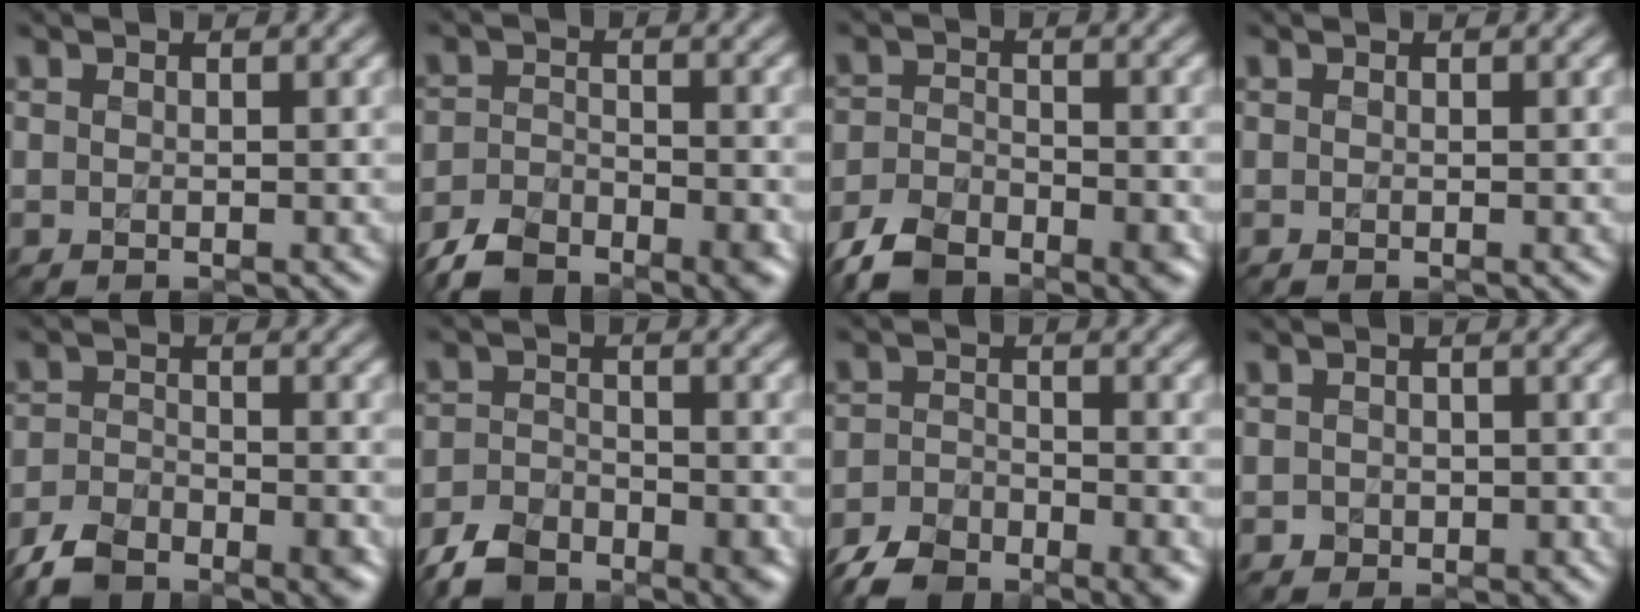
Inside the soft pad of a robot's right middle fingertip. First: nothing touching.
{"total": 7.0, "force": [-5.6, 2.7, 3.2], "torque": [-0.051, -0.018, -0.099]}
{"total": 7.3, "force": [-5.6, 3.0, 3.5], "torque": [-0.058, -0.021, -0.100]}
{"total": 0.0}
{"total": 7.2, "force": [-5.6, 2.8, 3.5], "torque": [-0.056, -0.020, -0.102]}
{"total": 6.7, "force": [-5.3, 3.0, 2.9], "torque": [-0.046, -0.019, -0.094]}
{"total": 7.6, "force": [-6.2, 3.0, 3.3], "torque": [-0.053, -0.025, -0.104]}
{"total": 1.5, "force": [-0.5, 1.3, 0.4], "torque": [0.002, -0.004, -0.008]}